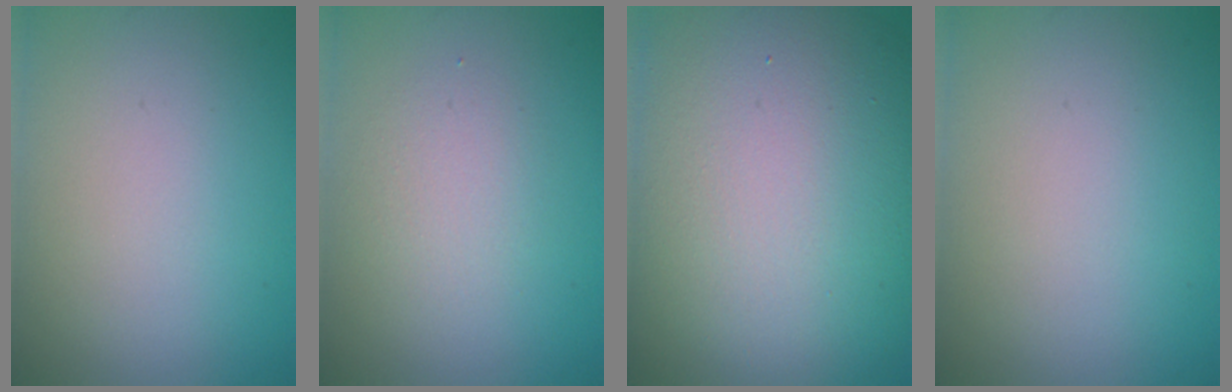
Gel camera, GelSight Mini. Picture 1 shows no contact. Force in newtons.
{"total": 2.0, "press": 2.0, "slide": 0.1}
{"total": 18.4, "press": 18.4, "slide": 0.5}
{"total": 0.0}